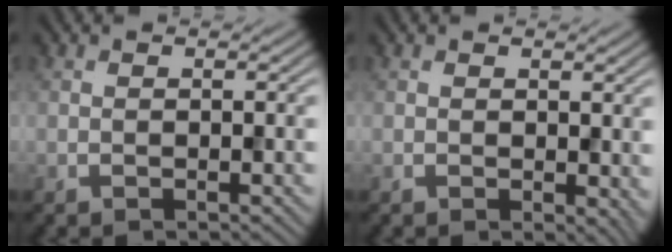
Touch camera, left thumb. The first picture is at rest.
{"total": 2.0, "force": [0.2, 1.2, 1.5], "torque": [-0.016, -0.006, 0.006]}